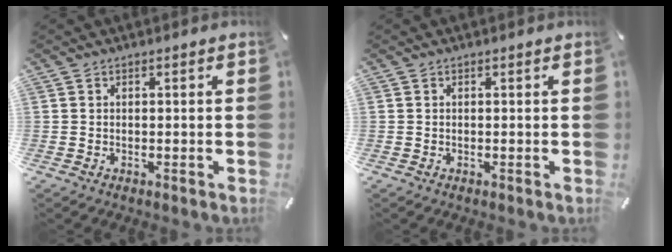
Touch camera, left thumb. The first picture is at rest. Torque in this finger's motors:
{"motor_torque": [0.00, 0.00, -0.02, -0.02, 0.00]}